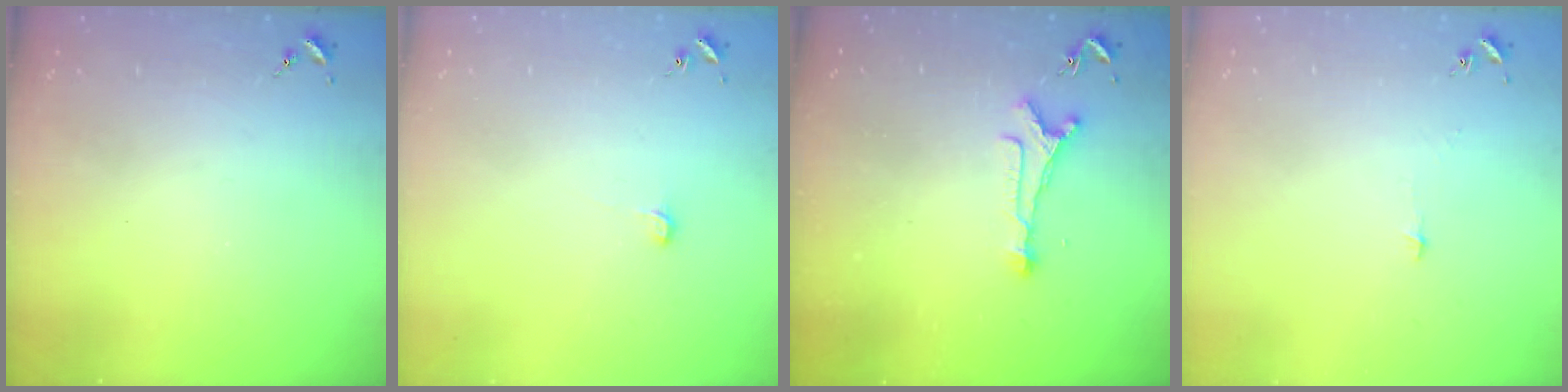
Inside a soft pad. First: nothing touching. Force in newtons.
{"total": 4.3, "press": 4.3, "slide": 0.4}
{"total": 6.6, "press": 6.6, "slide": 0.5}
{"total": 2.9, "press": 2.9, "slide": 0.3}